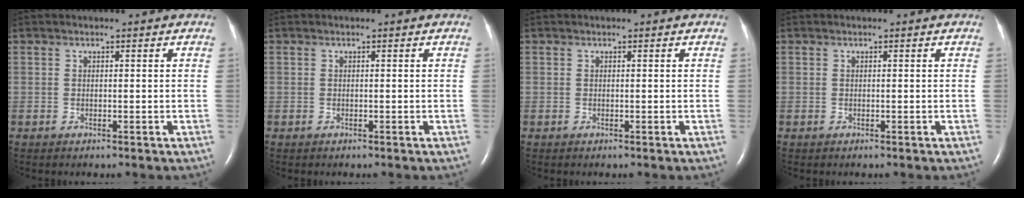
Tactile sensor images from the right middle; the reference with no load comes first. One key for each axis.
{"total": 0.0}
{"total": 0.0}
{"total": 0.0}